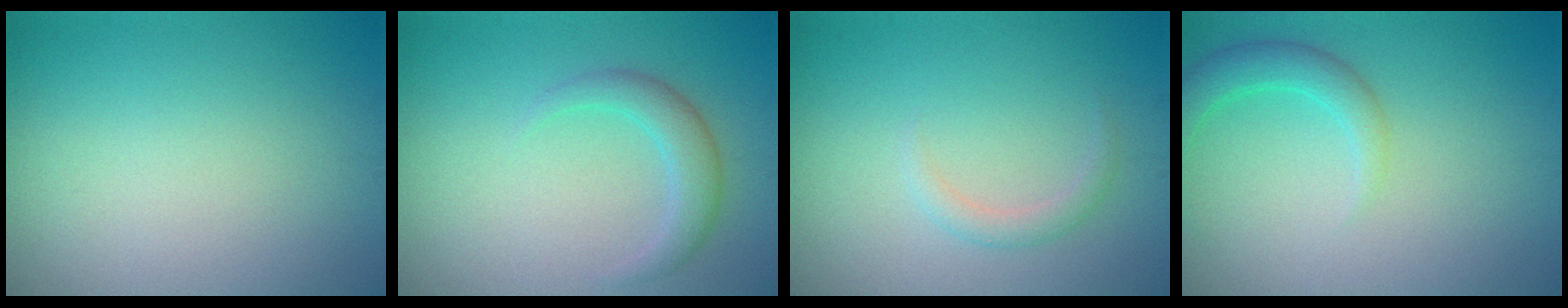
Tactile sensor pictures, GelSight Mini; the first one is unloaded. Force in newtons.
{"total": 2.4, "press": 2.4, "slide": 0.1}
{"total": 1.2, "press": 1.2, "slide": 0.1}
{"total": 2.7, "press": 2.7, "slide": 0.2}